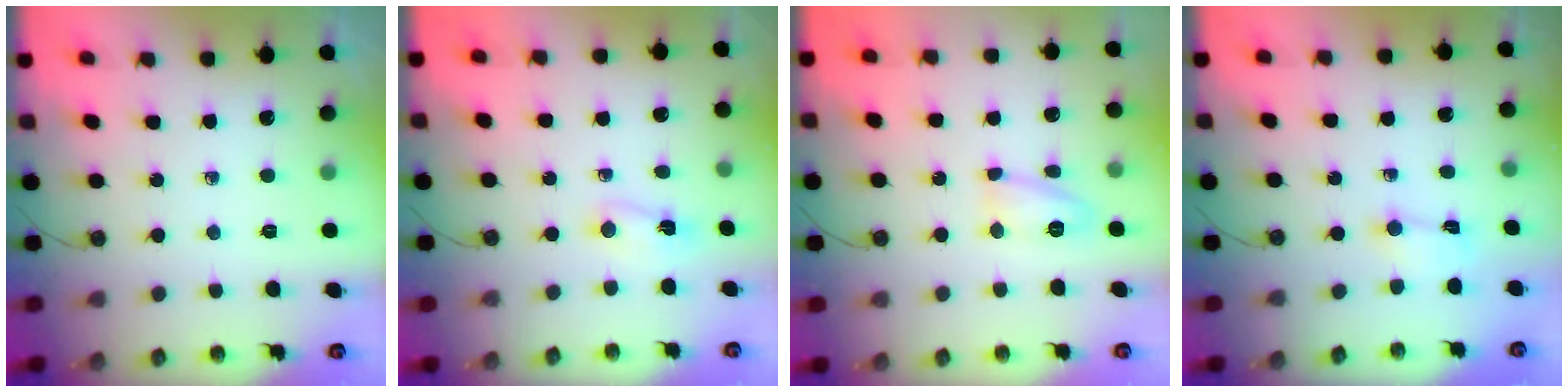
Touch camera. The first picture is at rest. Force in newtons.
{"total": 2.0, "press": 1.6, "slide": 1.2}
{"total": 9.2, "press": 9.2, "slide": 1.2}
{"total": 1.5, "press": 1.4, "slide": 0.6}